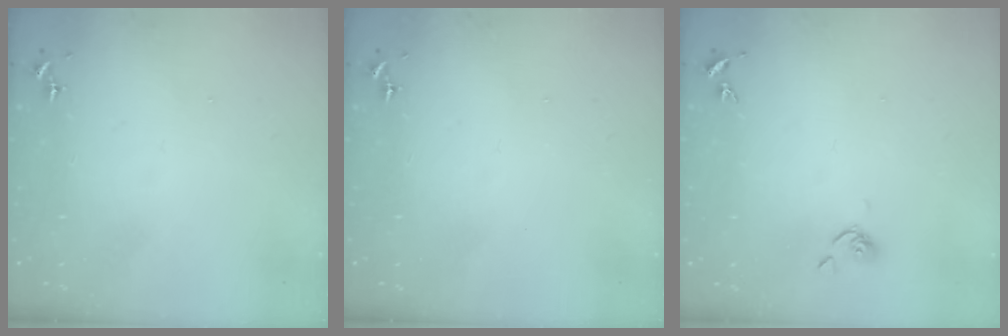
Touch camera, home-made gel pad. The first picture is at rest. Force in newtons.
{"total": 0.0}
{"total": 3.8, "press": 3.7, "slide": 0.8}